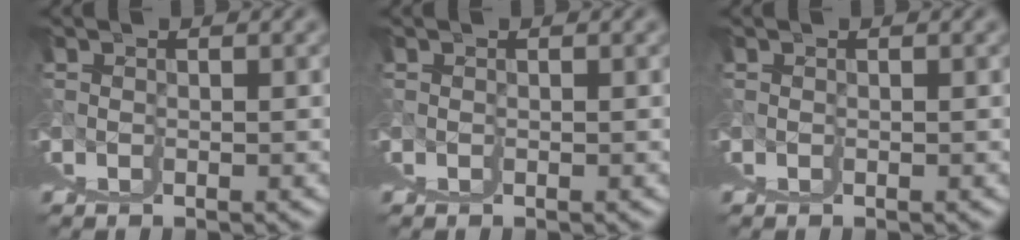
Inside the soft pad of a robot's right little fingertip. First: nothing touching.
{"total": 0.0}
{"total": 0.0}